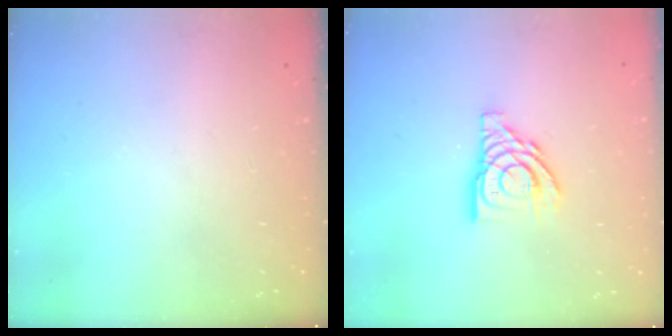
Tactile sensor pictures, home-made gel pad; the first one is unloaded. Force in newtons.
{"total": 12.4, "press": 12.3, "slide": 1.3}